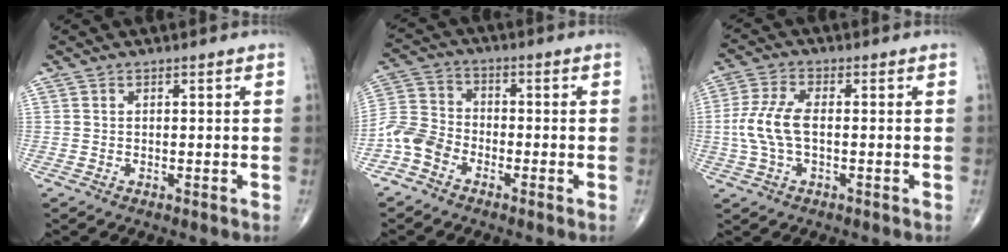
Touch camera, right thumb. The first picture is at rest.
{"total": 6.9, "force": [-4.0, 4.7, 3.0], "torque": [-0.055, 0.026, -0.092]}
{"total": 7.8, "force": [-0.5, 3.7, 6.9], "torque": [-0.168, 0.017, -0.011]}